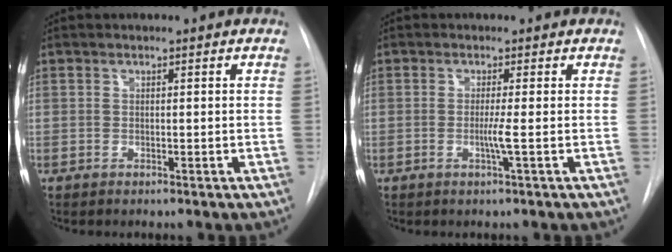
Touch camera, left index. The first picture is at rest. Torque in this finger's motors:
{"motor_torque": [0.32, -0.16, 0.02, 0.05]}